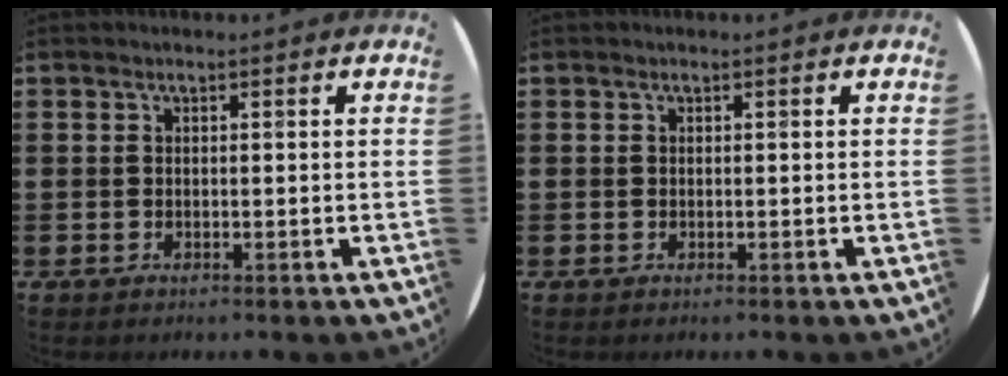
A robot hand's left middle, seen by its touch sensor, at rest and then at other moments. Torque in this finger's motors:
{"motor_torque": [0.00, 0.00, -0.02, 0.00]}